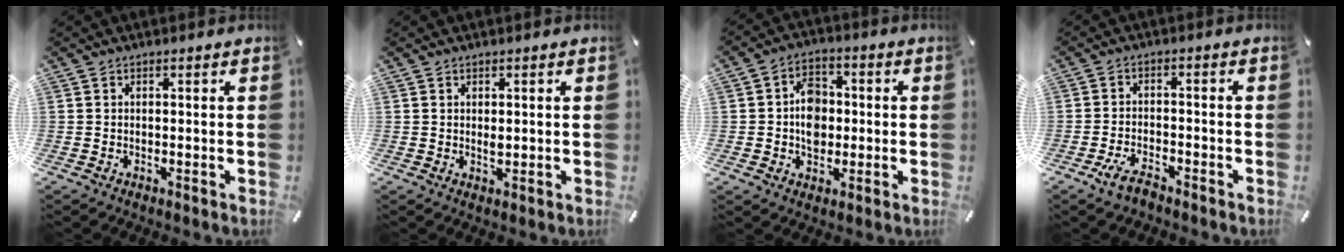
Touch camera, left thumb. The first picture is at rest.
{"total": 1.2, "force": [0.3, 0.7, 1.0], "torque": [-0.020, 0.002, 0.006]}
{"total": 8.1, "force": [-0.4, 6.7, 4.6], "torque": [-0.073, 0.009, -0.007]}
{"total": 4.9, "force": [-3.7, 1.7, 2.7], "torque": [-0.060, 0.015, -0.072]}